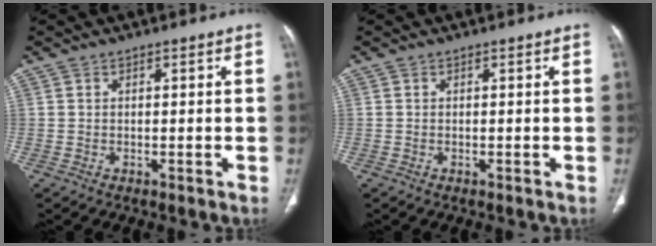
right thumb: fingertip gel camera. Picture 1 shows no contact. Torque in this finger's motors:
{"motor_torque": [0.10, -0.21, -0.06, -0.85, 0.04]}